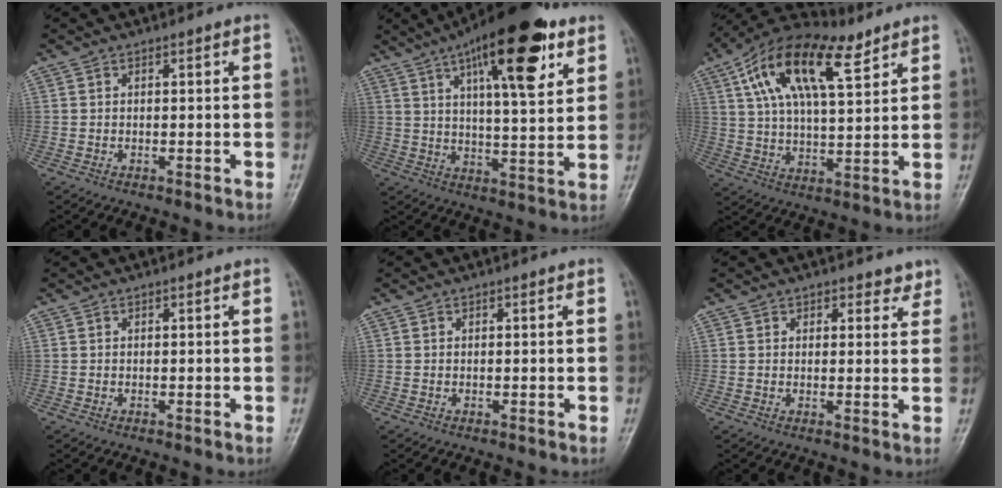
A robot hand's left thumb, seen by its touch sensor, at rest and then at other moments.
{"total": 20.0, "force": [10.0, 6.2, 16.1], "torque": [-0.224, -0.026, 0.151]}
{"total": 18.8, "force": [9.2, 8.2, 14.2], "torque": [-0.234, -0.008, 0.162]}
{"total": 0.0}
{"total": 0.0}
{"total": 3.1, "force": [2.2, 2.0, 0.6], "torque": [0.025, -0.011, 0.025]}